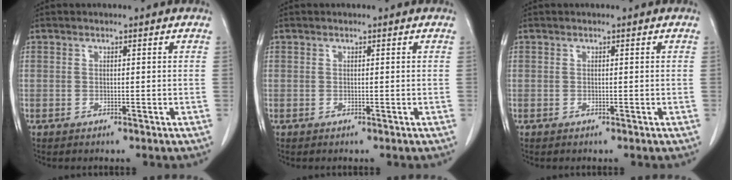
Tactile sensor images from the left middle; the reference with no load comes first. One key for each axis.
{"total": 0.0}
{"total": 0.0}